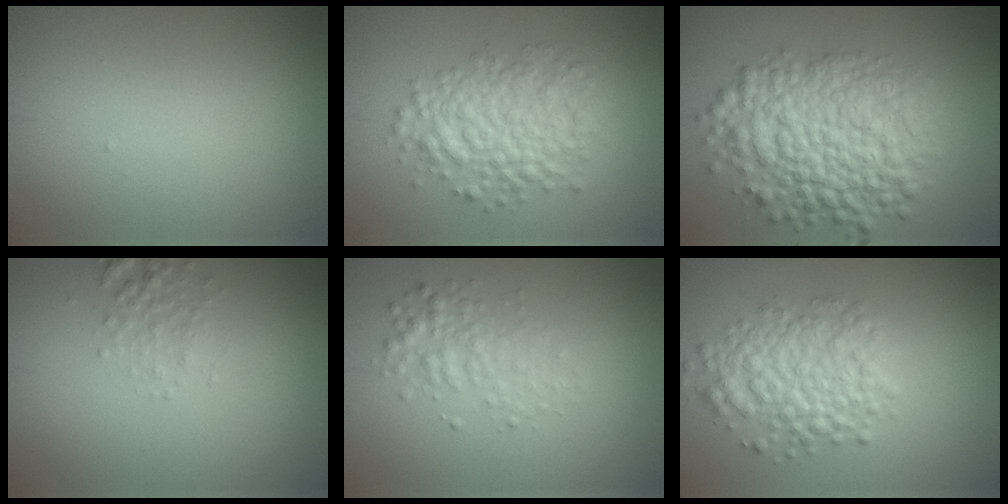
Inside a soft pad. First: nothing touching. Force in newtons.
{"total": 5.2, "press": 5.2, "slide": 0.2}
{"total": 9.3, "press": 9.3, "slide": 0.3}
{"total": 1.7, "press": 1.7, "slide": 0.1}
{"total": 2.5, "press": 2.5, "slide": 0.0}
{"total": 5.0, "press": 5.0, "slide": 0.2}